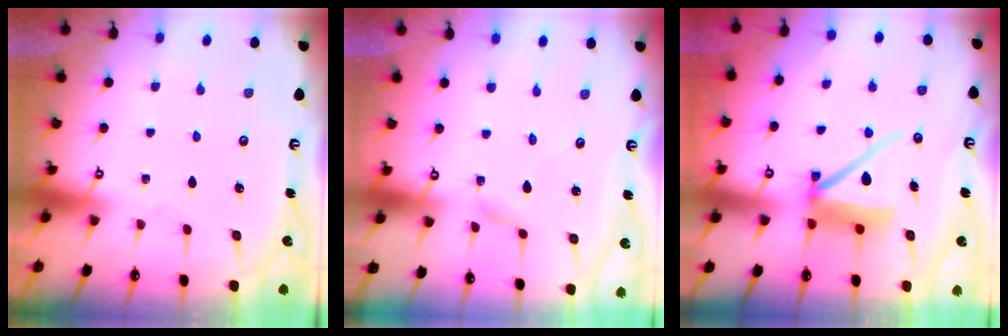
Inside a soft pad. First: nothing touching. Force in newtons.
{"total": 2.8, "press": 2.8, "slide": 0.3}
{"total": 8.6, "press": 8.5, "slide": 1.1}